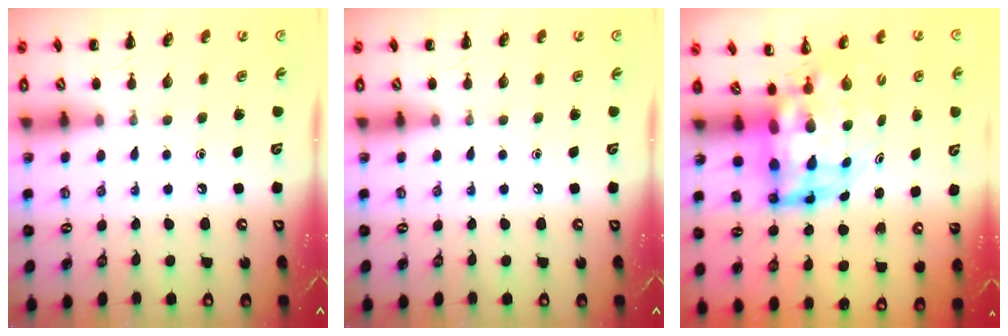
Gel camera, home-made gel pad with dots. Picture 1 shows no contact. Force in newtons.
{"total": 0.0}
{"total": 7.6, "press": 7.2, "slide": 2.4}